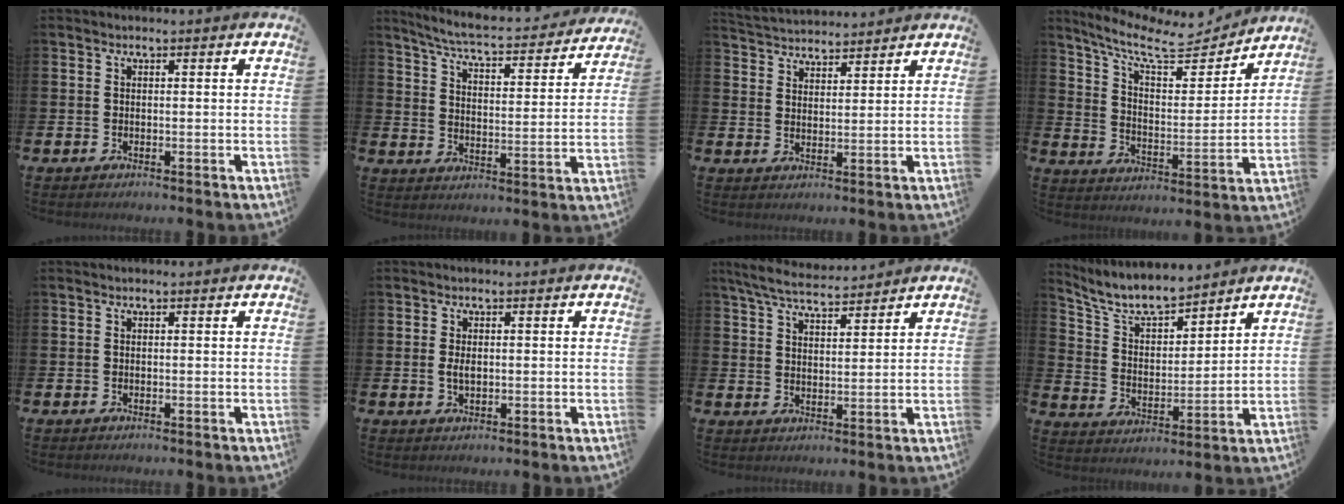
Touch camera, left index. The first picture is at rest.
{"total": 6.1, "force": [5.6, 0.6, 2.5], "torque": [-0.079, -0.040, 0.091]}
{"total": 3.9, "force": [3.9, 0.6, -0.3], "torque": [-0.017, -0.020, 0.072]}
{"total": 10.2, "force": [8.7, 3.0, 4.5], "torque": [-0.111, -0.053, 0.147]}
{"total": 0.0}
{"total": 1.9, "force": [0.1, 1.0, 1.6], "torque": [-0.023, 0.002, -0.002]}
{"total": 6.2, "force": [5.9, 0.8, 1.8], "torque": [-0.057, -0.021, 0.108]}
{"total": 7.5, "force": [6.8, 1.8, 2.6], "torque": [-0.085, -0.037, 0.120]}